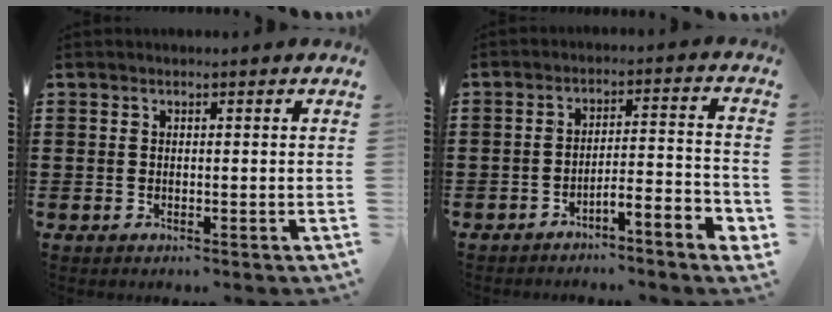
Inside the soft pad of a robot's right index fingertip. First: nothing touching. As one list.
[{"total": 4.5, "force": [-4.2, -0.2, 1.7], "torque": [-0.031, -0.003, -0.085]}]